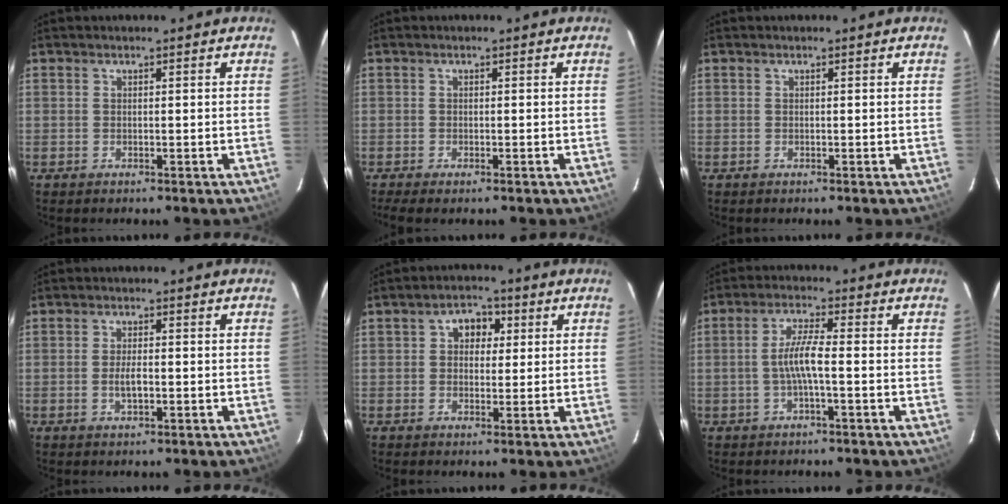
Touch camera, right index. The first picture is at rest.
{"total": 2.6, "force": [-2.0, 0.5, 1.7], "torque": [-0.039, -0.010, -0.035]}
{"total": 0.0}
{"total": 2.8, "force": [-0.8, 1.0, 2.5], "torque": [-0.047, -0.004, -0.013]}
{"total": 5.0, "force": [1.2, 4.0, 2.8], "torque": [-0.040, 0.019, 0.018]}
{"total": 5.2, "force": [-1.2, 0.3, 5.1], "torque": [-0.103, 0.004, -0.021]}